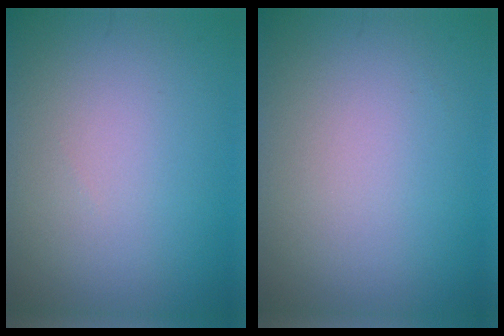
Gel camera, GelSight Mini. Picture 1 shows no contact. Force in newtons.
{"total": 0.0}